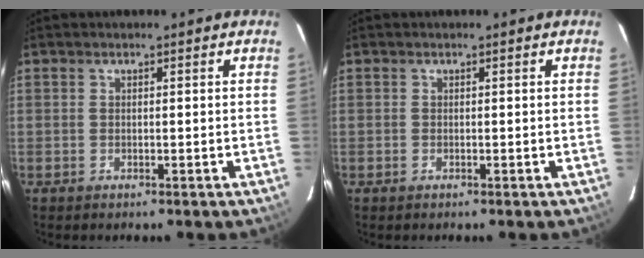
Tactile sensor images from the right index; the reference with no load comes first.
{"total": 0.0}